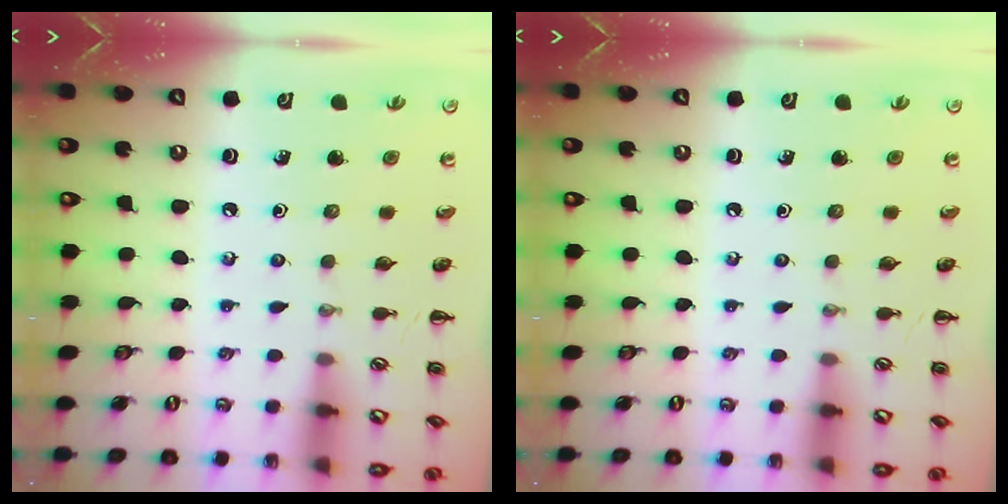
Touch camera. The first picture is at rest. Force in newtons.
{"total": 0.0}